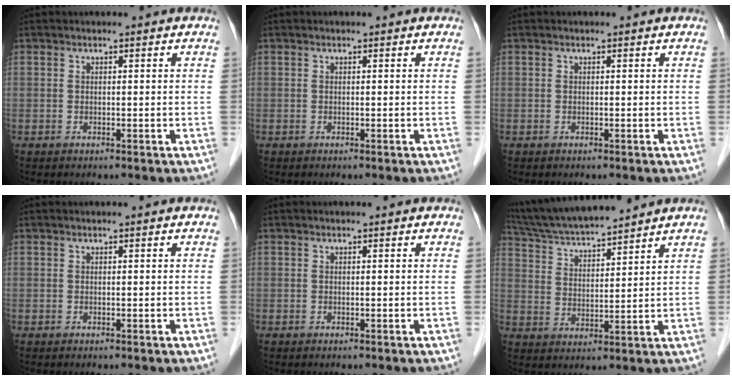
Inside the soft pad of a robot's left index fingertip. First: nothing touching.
{"total": 0.0}
{"total": 0.0}
{"total": 0.0}
{"total": 0.0}
{"total": 12.3, "force": [11.3, -0.1, 4.7], "torque": [-0.092, 0.018, 0.203]}